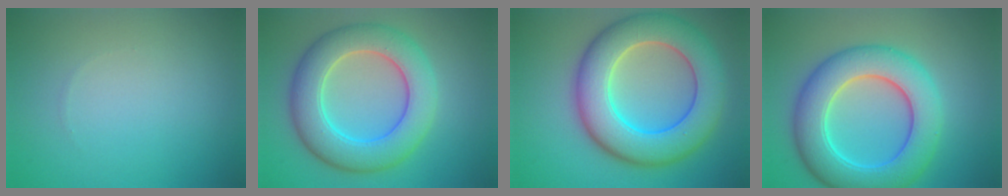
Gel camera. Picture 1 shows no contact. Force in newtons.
{"total": 8.0, "press": 8.0, "slide": 0.1}
{"total": 10.4, "press": 10.4, "slide": 0.3}
{"total": 8.9, "press": 8.8, "slide": 0.3}